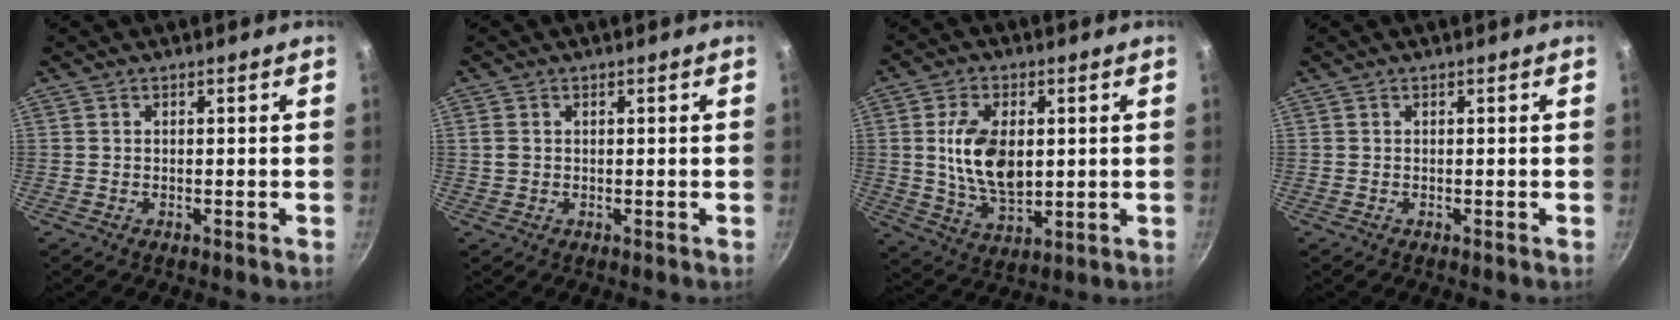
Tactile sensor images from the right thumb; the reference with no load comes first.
{"total": 1.9, "force": [0.3, 1.6, 1.0], "torque": [-0.016, 0.002, 0.006]}
{"total": 12.8, "force": [1.5, 7.6, 10.2], "torque": [-0.170, -0.011, 0.032]}
{"total": 0.0}